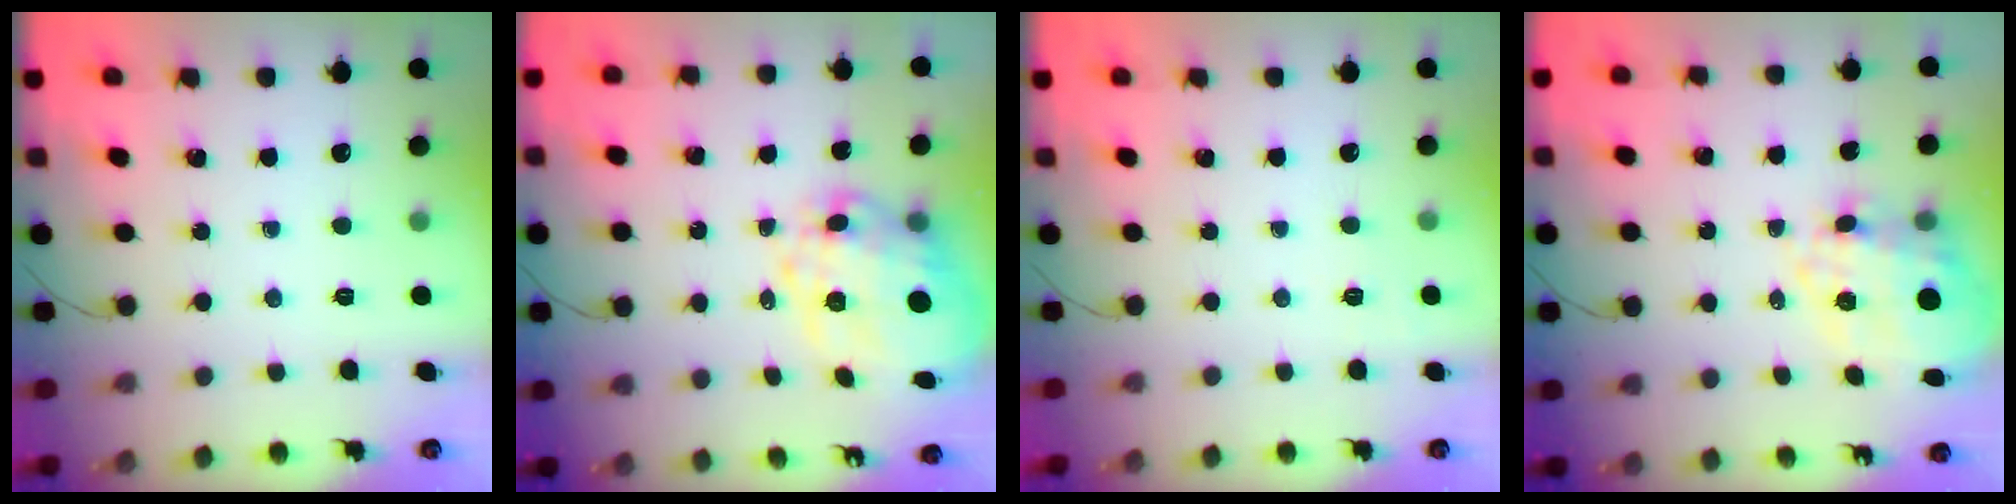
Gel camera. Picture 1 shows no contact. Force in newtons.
{"total": 16.9, "press": 16.6, "slide": 3.5}
{"total": 6.7, "press": 6.4, "slide": 1.8}
{"total": 15.3, "press": 14.9, "slide": 3.6}